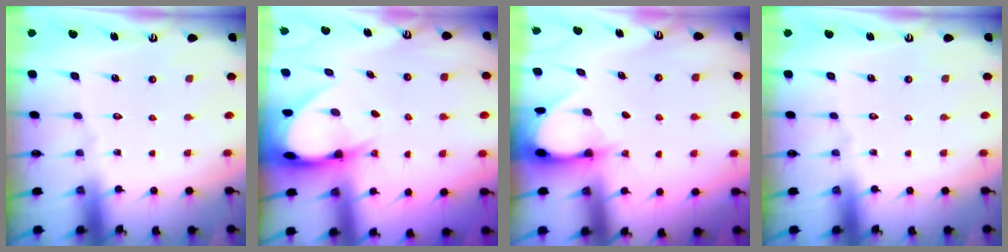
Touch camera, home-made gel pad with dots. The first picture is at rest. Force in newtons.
{"total": 6.0, "press": 6.0, "slide": 0.6}
{"total": 3.1, "press": 3.1, "slide": 0.4}
{"total": 0.0}